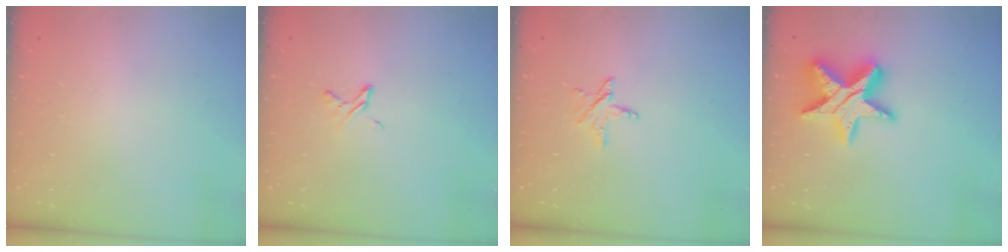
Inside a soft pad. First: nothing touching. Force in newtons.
{"total": 3.7, "press": 3.6, "slide": 0.4}
{"total": 4.7, "press": 4.7, "slide": 0.4}
{"total": 17.3, "press": 17.2, "slide": 1.1}